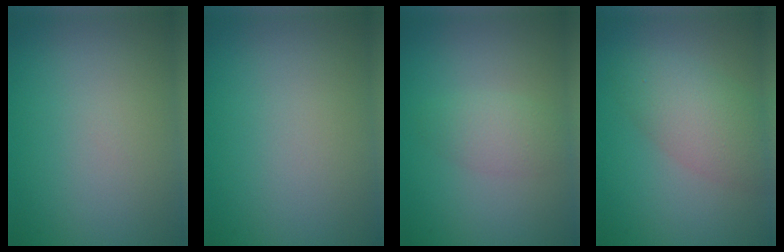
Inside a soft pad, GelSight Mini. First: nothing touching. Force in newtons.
{"total": 0.0}
{"total": 2.1, "press": 2.1, "slide": 0.1}
{"total": 4.8, "press": 4.8, "slide": 0.2}